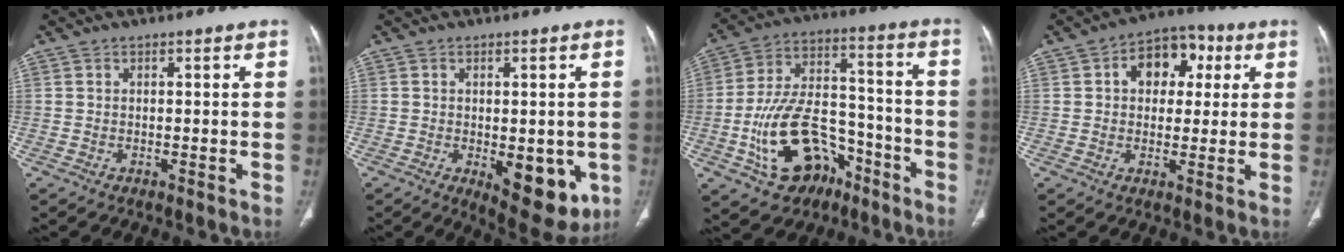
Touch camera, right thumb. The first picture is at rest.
{"total": 11.1, "force": [-2.9, 5.2, 9.3], "torque": [-0.091, -0.013, -0.025]}
{"total": 19.5, "force": [-8.6, 12.0, 12.7], "torque": [-0.196, 0.075, -0.131]}
{"total": 10.3, "force": [2.8, 7.4, 6.6], "torque": [-0.054, 0.014, 0.034]}